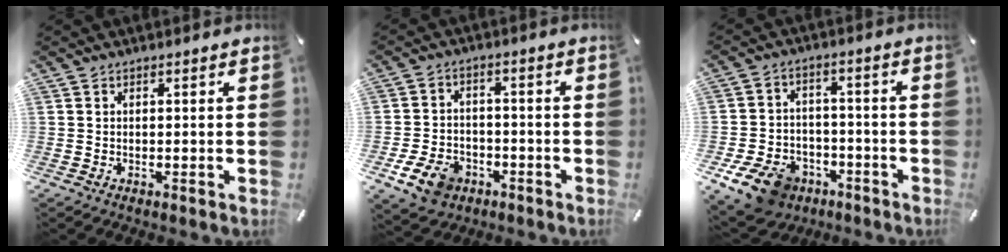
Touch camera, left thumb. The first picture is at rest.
{"total": 8.8, "force": [-4.4, 6.3, 4.3], "torque": [-0.086, 0.024, -0.081]}
{"total": 11.1, "force": [-6.4, 7.6, 5.0], "torque": [-0.094, 0.046, -0.114]}